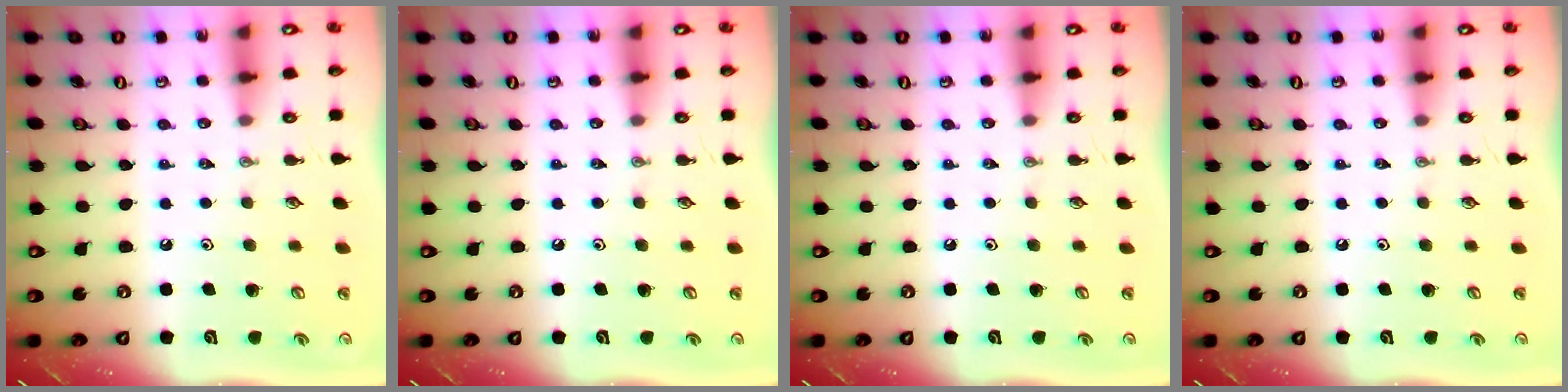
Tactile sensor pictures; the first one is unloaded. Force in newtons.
{"total": 0.0}
{"total": 0.0}
{"total": 0.0}